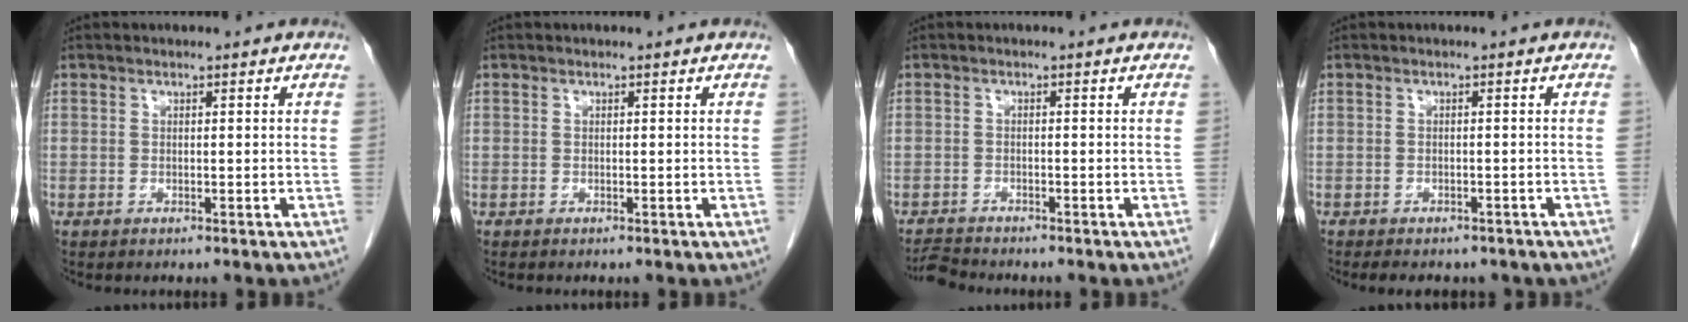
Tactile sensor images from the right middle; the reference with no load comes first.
{"total": 0.0}
{"total": 2.5, "force": [-2.5, -0.2, 0.2], "torque": [-0.004, -0.014, -0.043]}
{"total": 8.3, "force": [-6.8, 3.6, 3.2], "torque": [-0.043, 0.003, -0.069]}